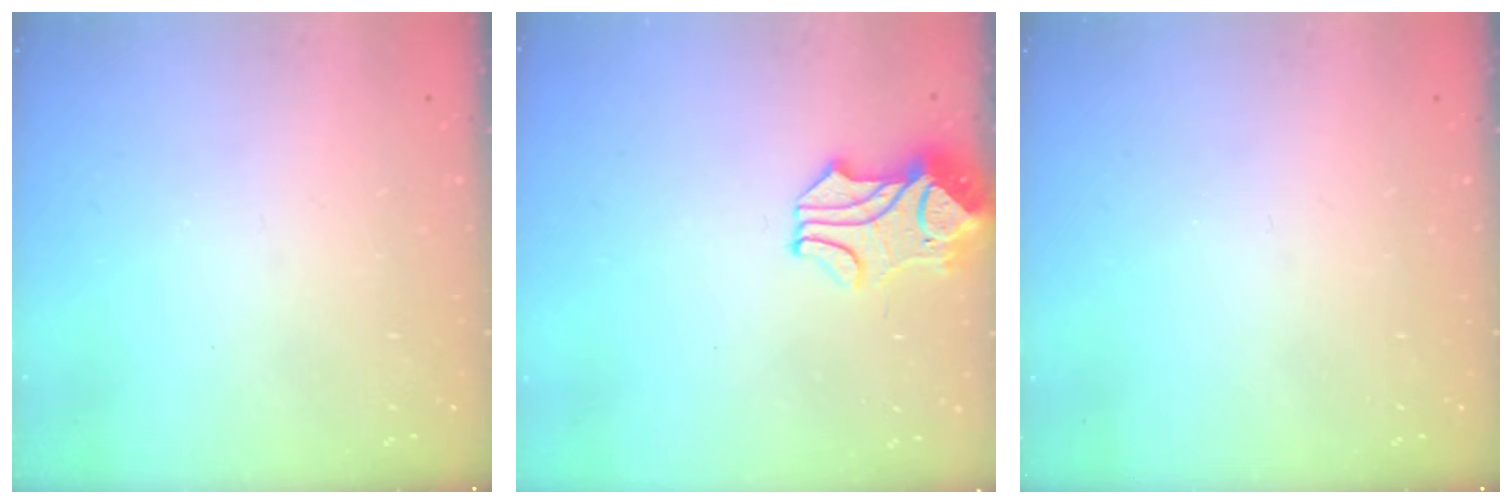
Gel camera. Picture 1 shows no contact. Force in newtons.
{"total": 2.4, "press": 2.1, "slide": 1.1}
{"total": 0.0}